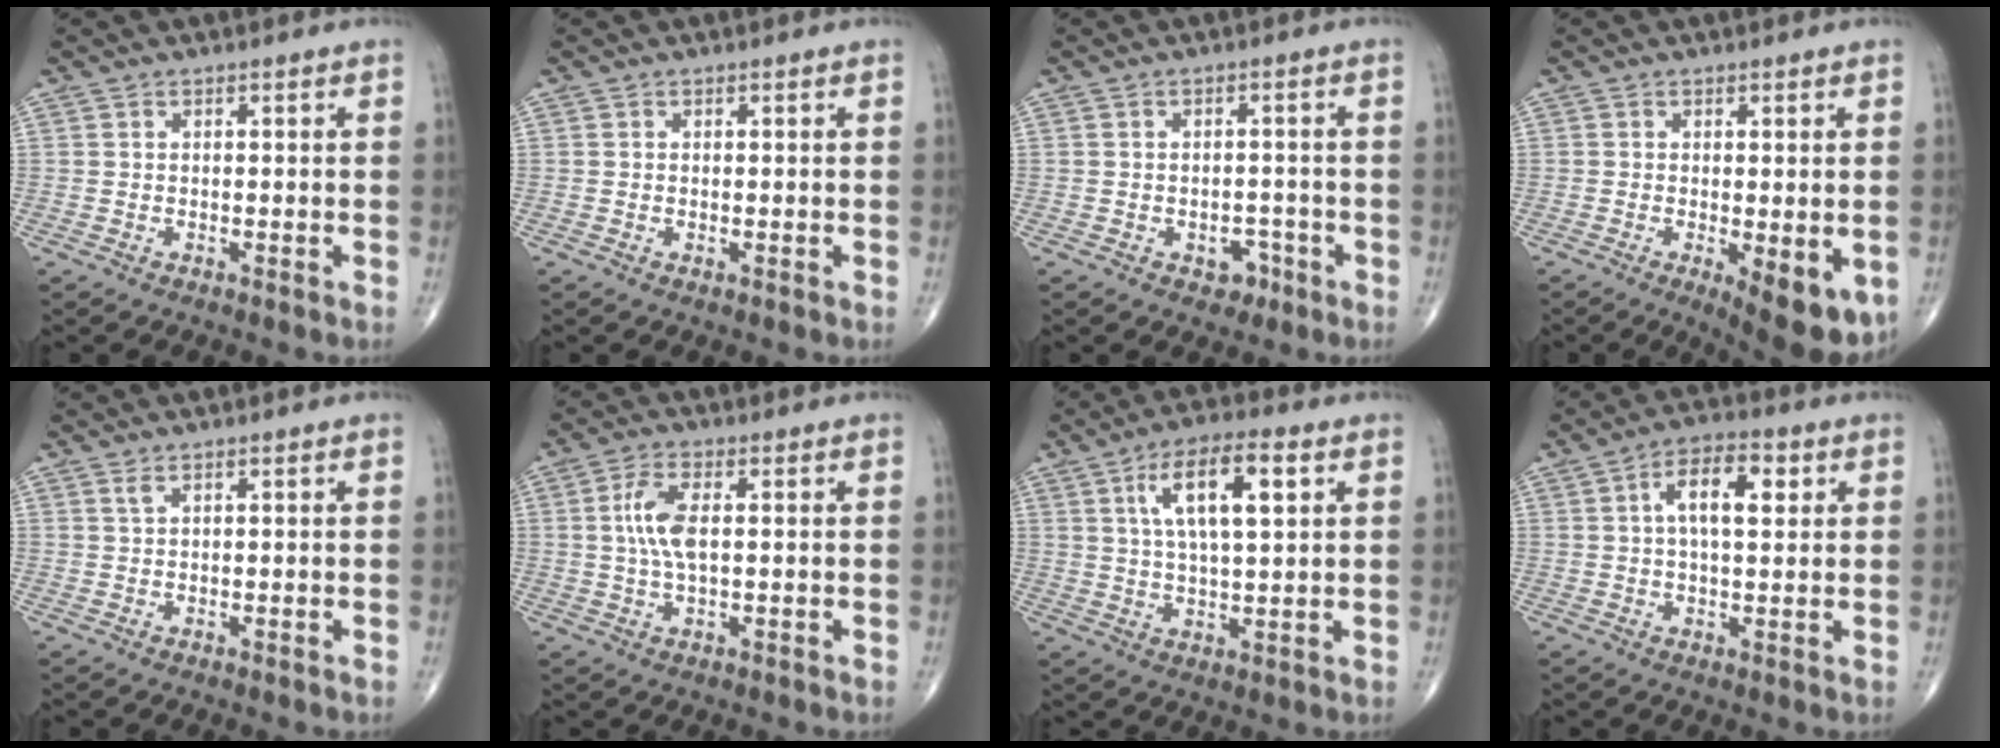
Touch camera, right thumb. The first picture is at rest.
{"total": 0.0}
{"total": 3.3, "force": [-1.7, 2.4, 1.5], "torque": [-0.001, 0.013, -0.020]}
{"total": 9.1, "force": [-2.9, 3.2, 8.0], "torque": [-0.100, -0.019, -0.035]}
{"total": 0.9, "force": [0.6, 0.2, 0.7], "torque": [-0.017, 0.002, 0.015]}
{"total": 6.4, "force": [0.7, 2.6, 5.8], "torque": [-0.131, 0.005, 0.013]}
{"total": 11.7, "force": [4.0, 4.1, 10.2], "torque": [-0.171, -0.001, 0.070]}
{"total": 8.7, "force": [2.3, 4.1, 7.3], "torque": [-0.109, 0.010, 0.031]}